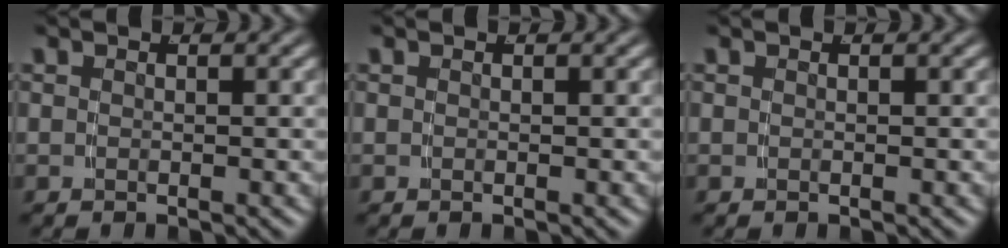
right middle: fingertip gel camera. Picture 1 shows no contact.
{"total": 0.0}
{"total": 0.0}